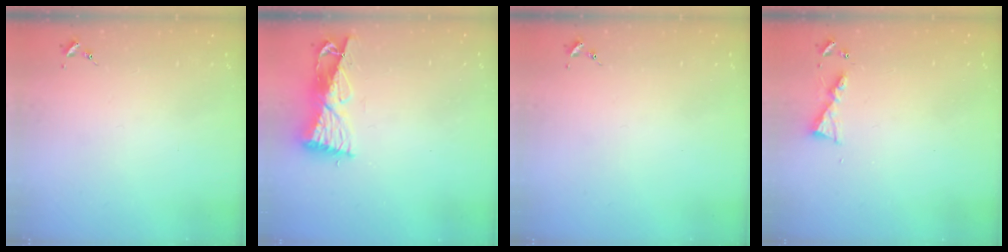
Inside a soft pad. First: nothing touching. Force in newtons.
{"total": 8.9, "press": 8.9, "slide": 0.9}
{"total": 0.0}
{"total": 5.2, "press": 5.2, "slide": 0.4}